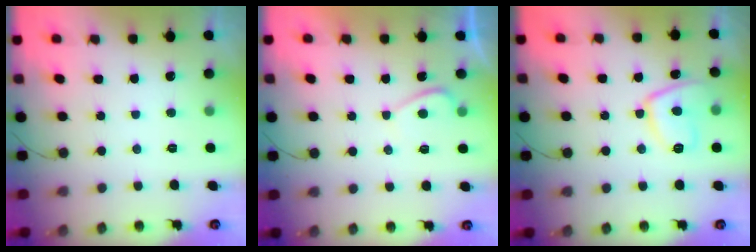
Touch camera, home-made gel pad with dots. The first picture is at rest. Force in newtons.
{"total": 0.0}
{"total": 9.7, "press": 9.7, "slide": 0.8}